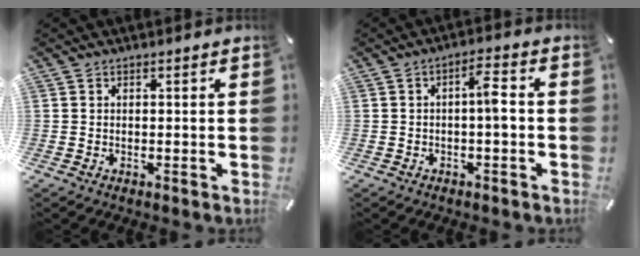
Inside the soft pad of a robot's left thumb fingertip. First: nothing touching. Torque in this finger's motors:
{"motor_torque": [-0.02, 0.56, 0.28, -0.23, 0.00]}